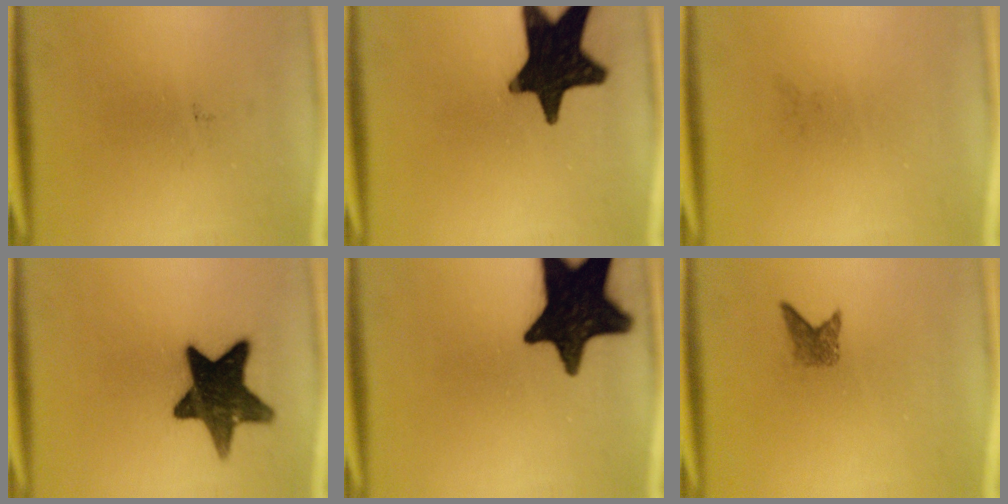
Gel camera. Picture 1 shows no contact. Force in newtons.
{"total": 19.4}
{"total": 0.0}
{"total": 15.0}
{"total": 19.3}
{"total": 1.9}